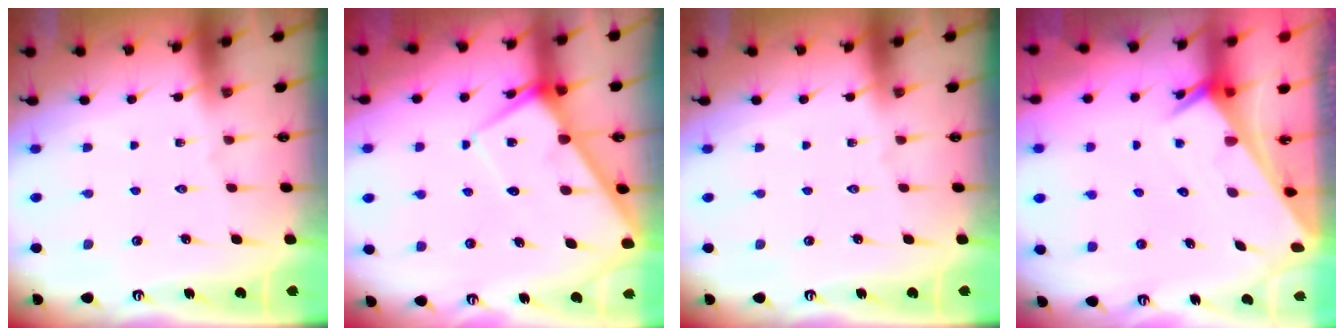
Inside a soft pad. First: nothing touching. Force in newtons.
{"total": 7.3, "press": 7.3, "slide": 0.8}
{"total": 0.0}
{"total": 2.7, "press": 2.7, "slide": 0.1}